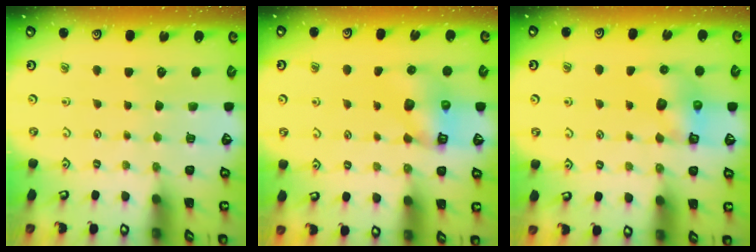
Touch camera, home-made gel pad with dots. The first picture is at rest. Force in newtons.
{"total": 6.8, "press": 6.7, "slide": 1.0}
{"total": 6.3, "press": 6.2, "slide": 0.6}